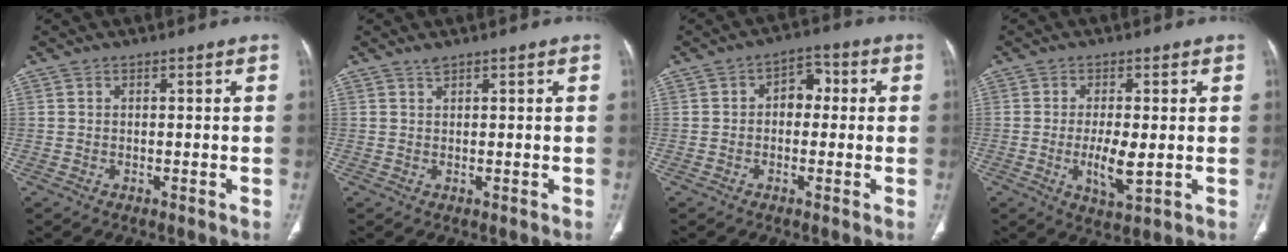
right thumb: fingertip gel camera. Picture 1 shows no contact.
{"total": 0.7, "force": [0.7, 0.1, 0.3], "torque": [-0.002, -0.003, 0.013]}
{"total": 5.3, "force": [0.2, 3.8, 3.7], "torque": [-0.023, 0.021, -0.009]}
{"total": 6.6, "force": [-0.8, 2.2, 6.2], "torque": [-0.111, -0.014, -0.010]}